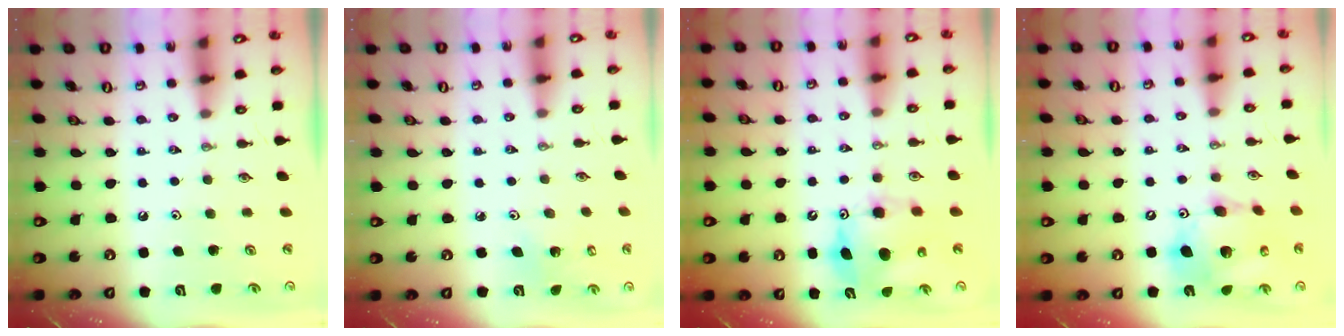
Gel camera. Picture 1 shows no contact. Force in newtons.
{"total": 3.0, "press": 3.0, "slide": 0.1}
{"total": 9.7, "press": 9.6, "slide": 0.5}
{"total": 16.0, "press": 15.7, "slide": 3.1}